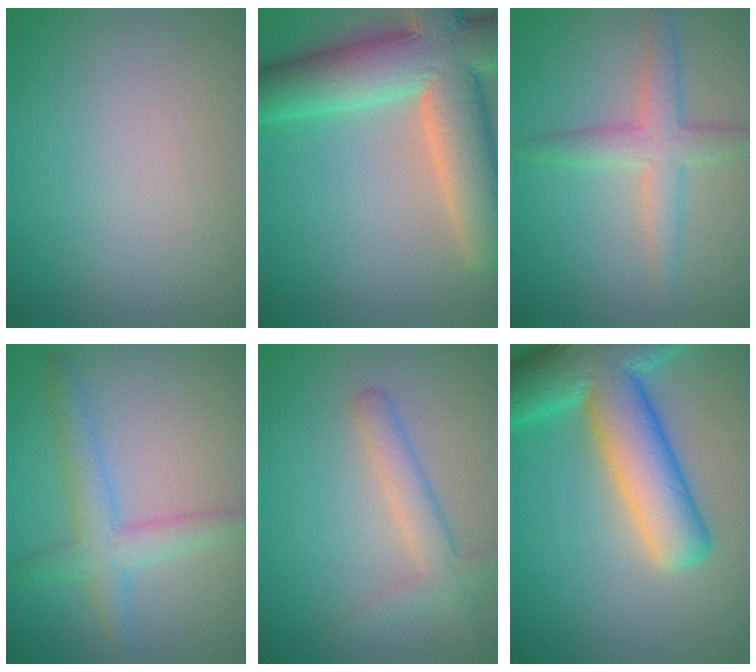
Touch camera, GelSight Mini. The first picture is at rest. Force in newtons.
{"total": 12.2, "press": 12.1, "slide": 1.1}
{"total": 3.3, "press": 3.3, "slide": 0.1}
{"total": 3.4, "press": 3.4, "slide": 0.2}
{"total": 2.8, "press": 2.8, "slide": 0.1}
{"total": 10.5, "press": 10.5, "slide": 0.8}